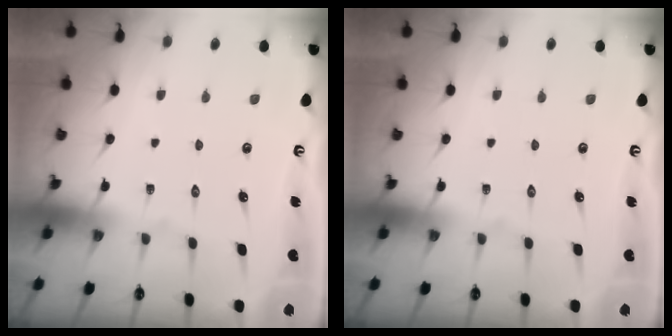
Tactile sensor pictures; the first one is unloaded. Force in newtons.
{"total": 0.0}